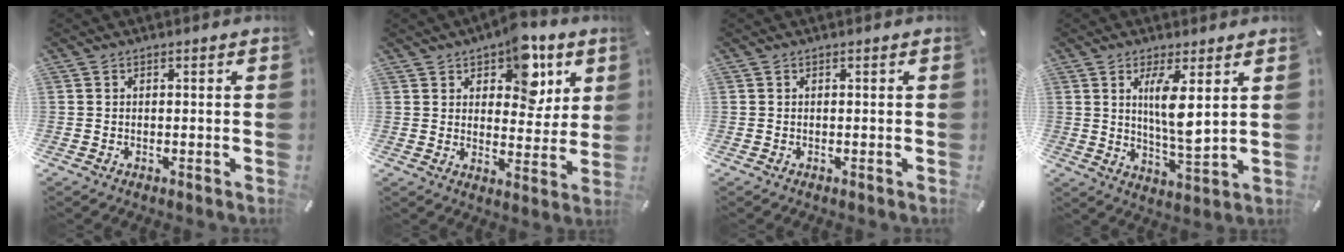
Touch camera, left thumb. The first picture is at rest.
{"total": 10.2, "force": [5.9, 6.2, 5.6], "torque": [-0.059, -0.027, 0.098]}
{"total": 0.0}
{"total": 9.2, "force": [2.9, 2.4, 8.4], "torque": [-0.156, -0.020, 0.040]}